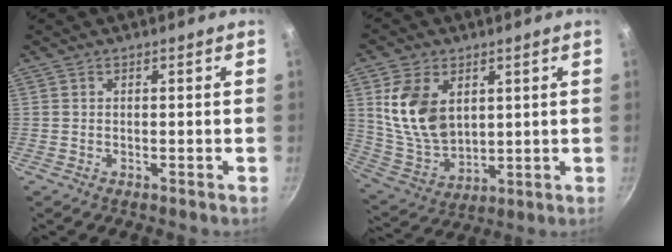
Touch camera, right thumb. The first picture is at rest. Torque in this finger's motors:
{"motor_torque": [-0.83, 1.32, 0.48, -0.26, 0.12]}